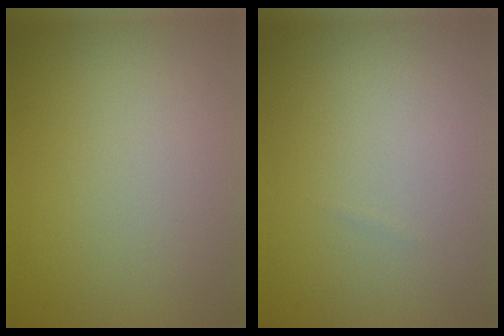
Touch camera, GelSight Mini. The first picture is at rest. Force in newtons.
{"total": 0.0}